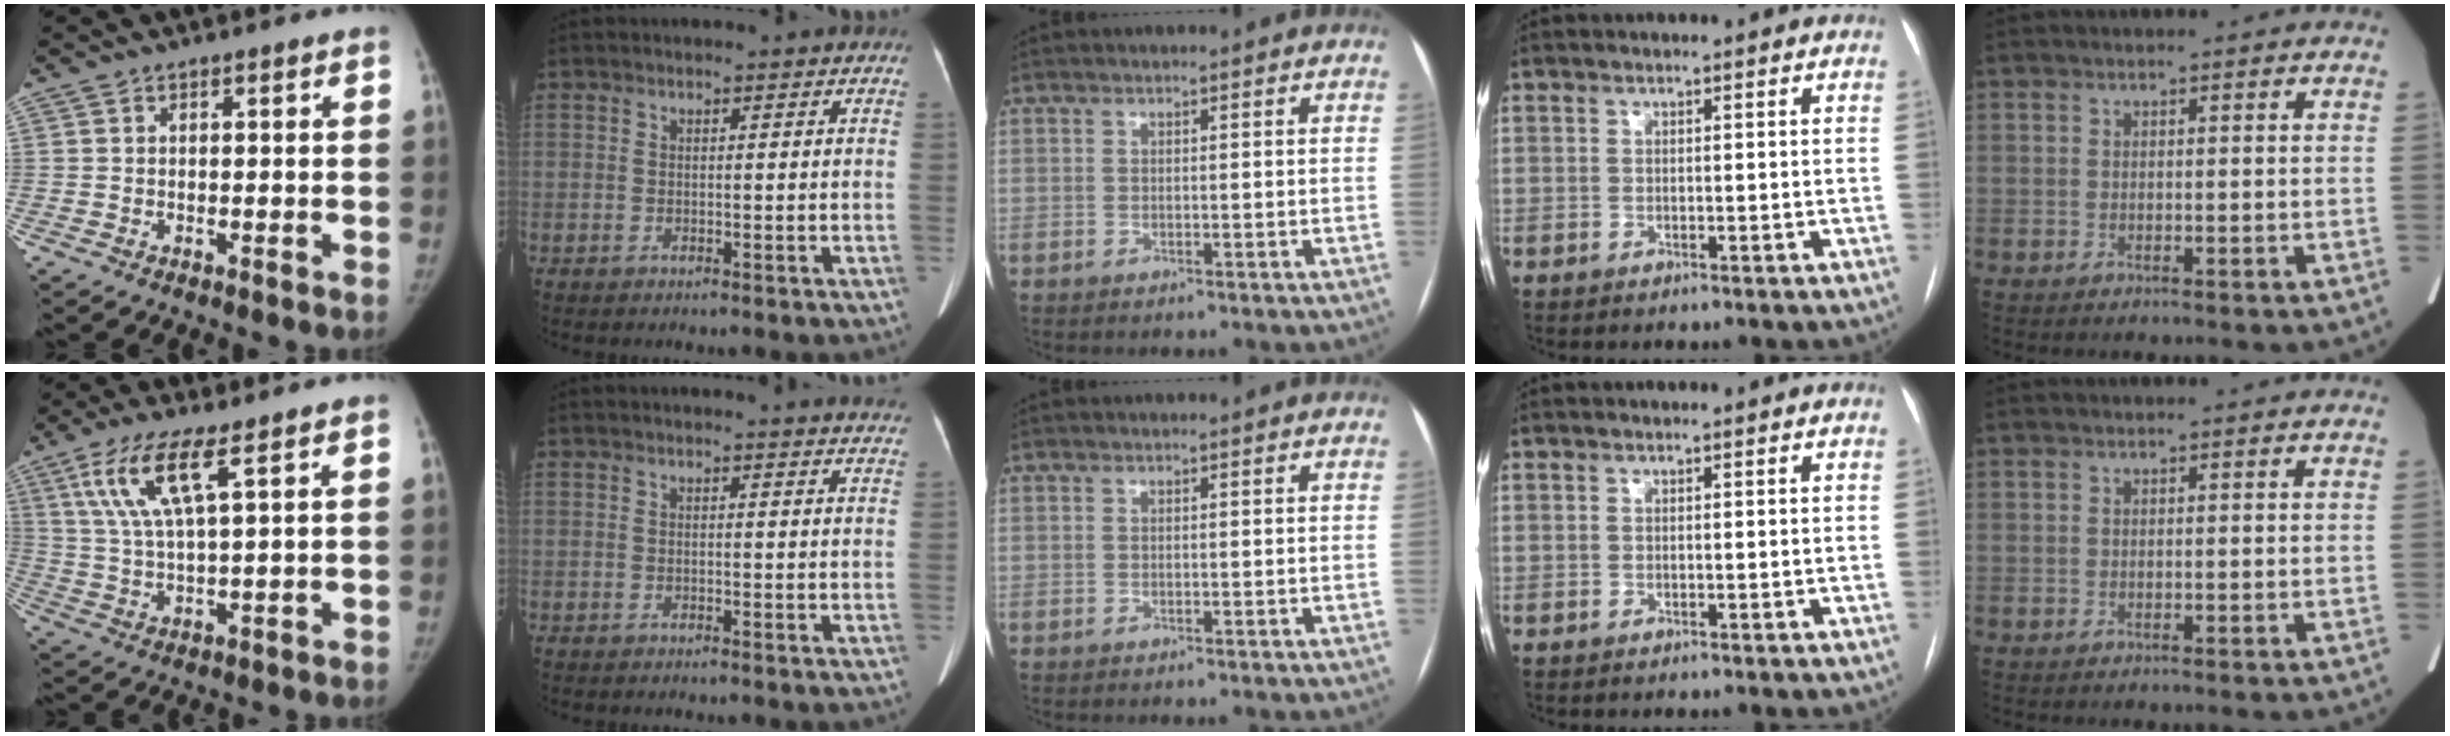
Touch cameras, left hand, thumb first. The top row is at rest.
{"thumb": {"total": 10.1, "force": [5.0, 2.1, 8.5], "torque": [-0.189, -0.016, 0.103]}, "index": {"total": 9.7, "force": [9.4, 0.5, 2.4], "torque": [-0.016, -0.015, 0.080]}}